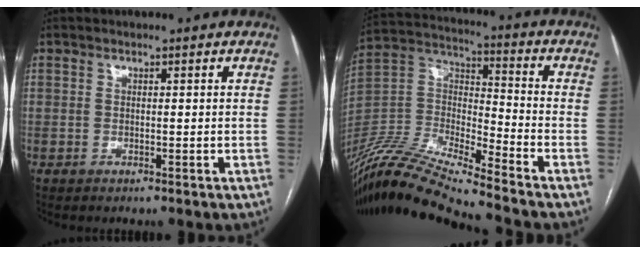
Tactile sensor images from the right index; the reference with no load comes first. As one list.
[{"total": 18.7, "force": [-17.0, -0.3, 7.8], "torque": [-0.164, 0.007, -0.323]}]